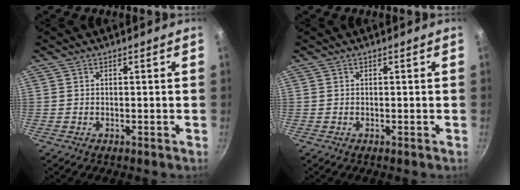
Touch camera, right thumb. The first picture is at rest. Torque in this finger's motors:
{"motor_torque": [0.00, 0.00, 0.00, 0.00, -0.01]}